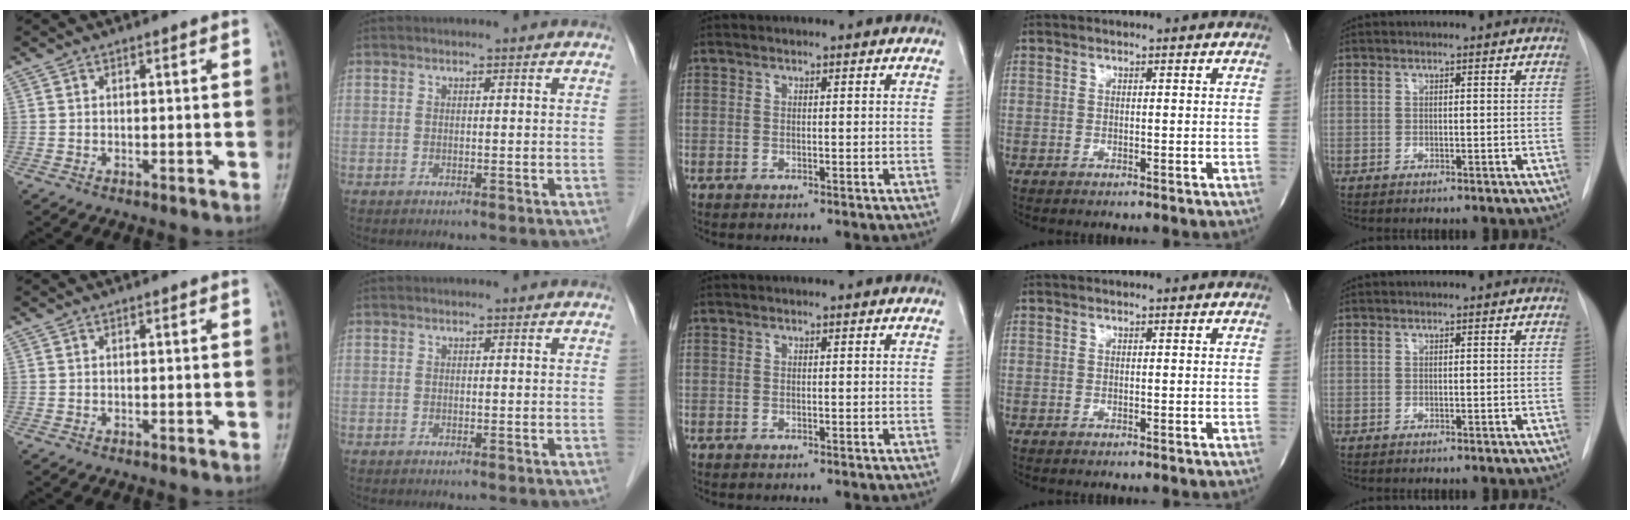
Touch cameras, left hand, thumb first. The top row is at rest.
{}